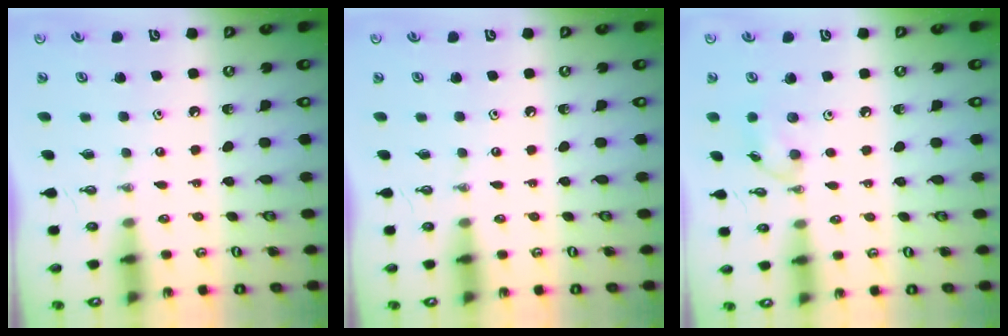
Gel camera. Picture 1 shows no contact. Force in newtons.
{"total": 0.0}
{"total": 7.7, "press": 7.6, "slide": 0.7}